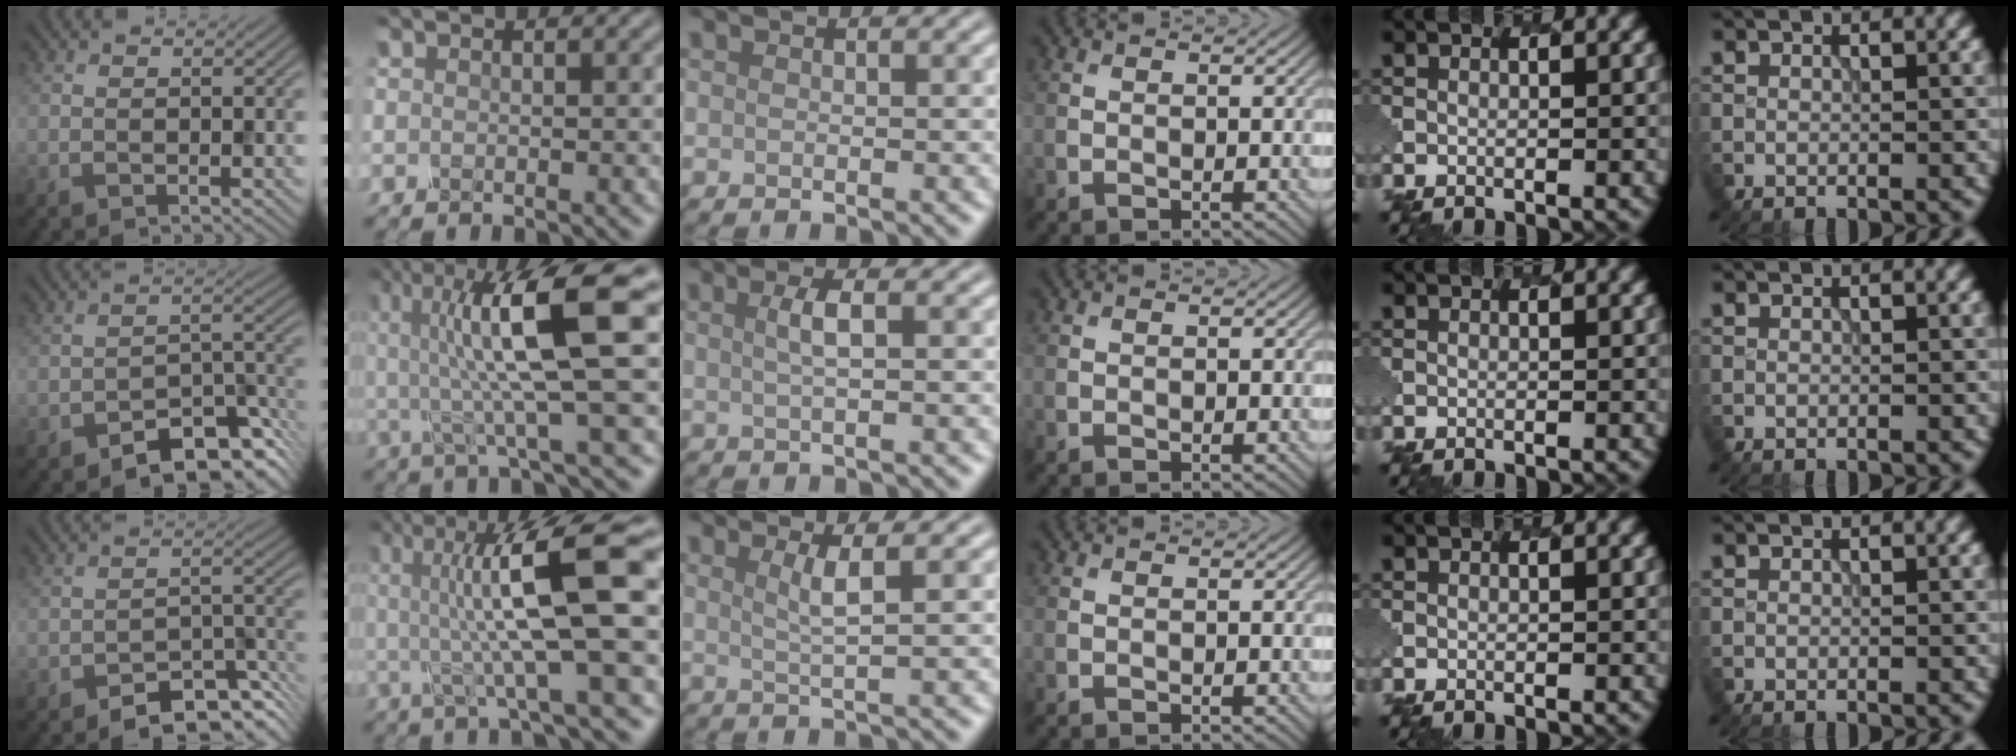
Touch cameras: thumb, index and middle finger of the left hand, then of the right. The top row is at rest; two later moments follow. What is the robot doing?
{"motion": "shake", "object": "salt shaker"}